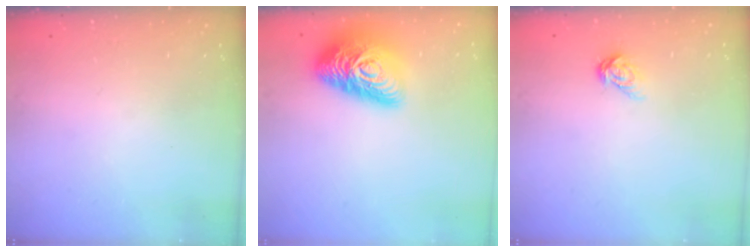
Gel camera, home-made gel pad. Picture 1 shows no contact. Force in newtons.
{"total": 18.8, "press": 18.8, "slide": 1.2}
{"total": 6.6, "press": 6.6, "slide": 0.4}